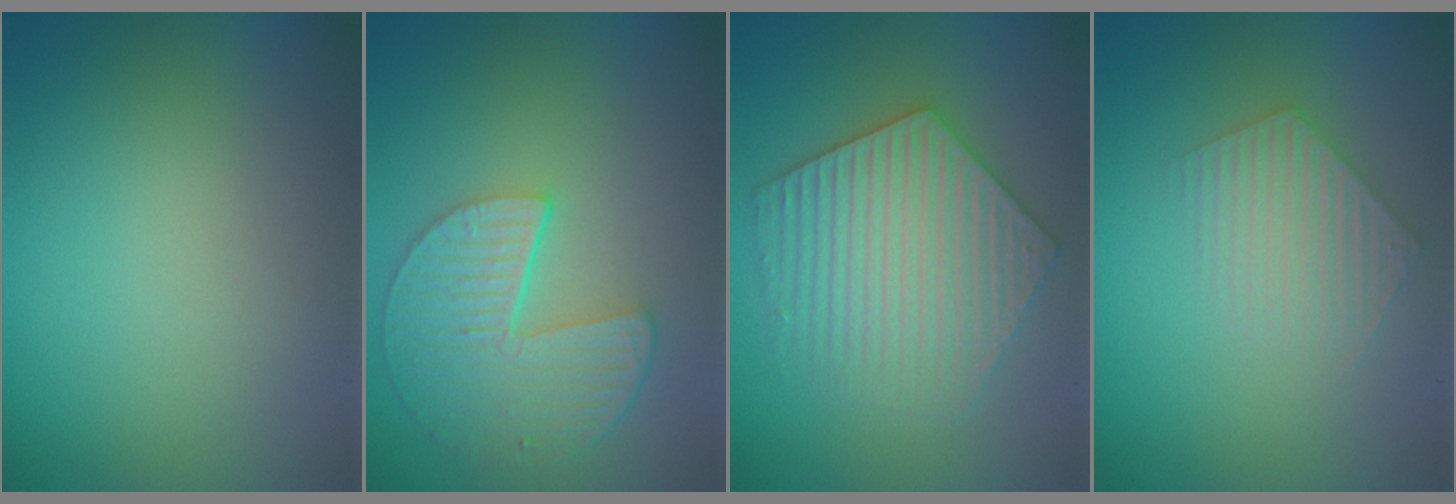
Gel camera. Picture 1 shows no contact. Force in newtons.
{"total": 5.6, "press": 4.3, "slide": 3.5}
{"total": 6.1, "press": 6.1, "slide": 0.9}
{"total": 2.4, "press": 2.4, "slide": 0.3}